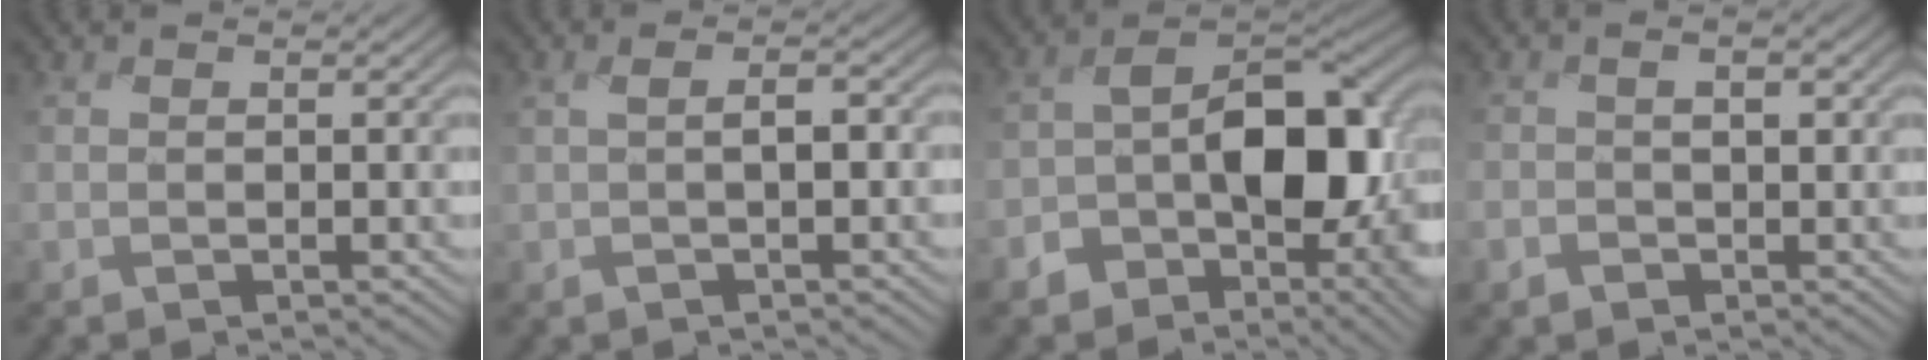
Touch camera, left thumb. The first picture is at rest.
{"total": 2.9, "force": [-0.3, 1.2, 2.7], "torque": [-0.052, 0.004, -0.007]}
{"total": 12.9, "force": [-3.5, 8.3, 9.3], "torque": [-0.122, -0.011, -0.067]}
{"total": 2.3, "force": [-0.7, 1.7, 1.3], "torque": [-0.023, -0.004, -0.013]}